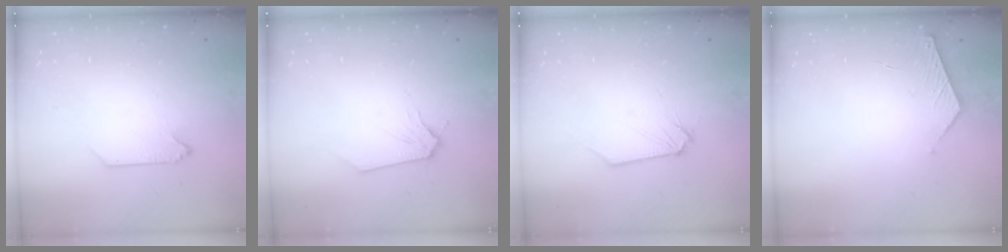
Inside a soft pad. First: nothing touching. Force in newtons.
{"total": 0.0}
{"total": 0.9, "press": 0.9, "slide": 0.2}
{"total": 5.5, "press": 5.5, "slide": 0.6}